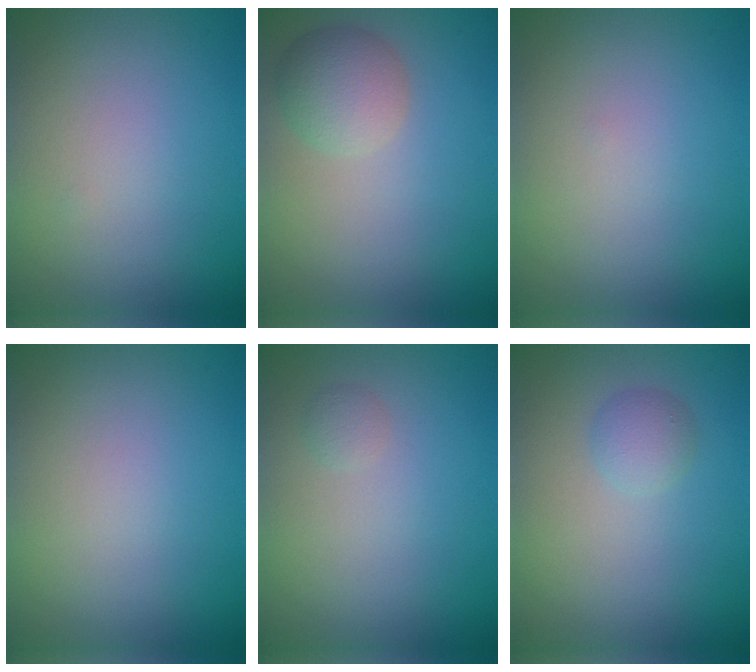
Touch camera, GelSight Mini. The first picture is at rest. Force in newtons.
{"total": 3.4, "press": 3.4, "slide": 0.1}
{"total": 0.0}
{"total": 0.0}
{"total": 0.7, "press": 0.7, "slide": 0.1}
{"total": 1.7, "press": 1.7, "slide": 0.1}